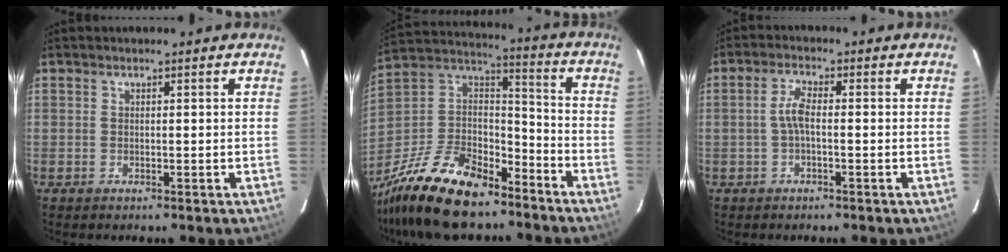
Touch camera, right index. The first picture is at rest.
{"total": 23.6, "force": [-17.0, 10.6, 12.4], "torque": [-0.277, 0.009, -0.284]}
{"total": 3.2, "force": [-0.5, 0.9, 3.0], "torque": [-0.065, 0.009, -0.012]}